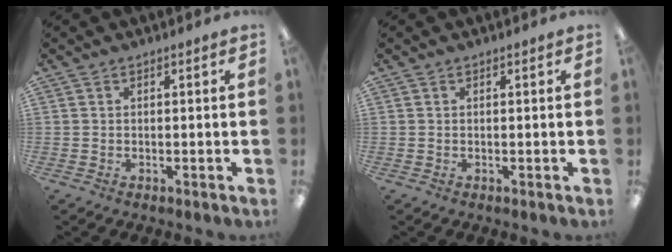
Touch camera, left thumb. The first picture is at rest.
{"total": 0.0}